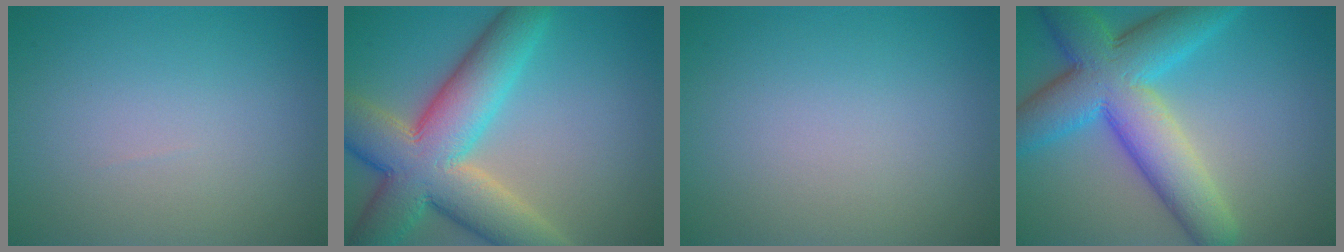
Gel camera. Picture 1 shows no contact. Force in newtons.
{"total": 11.6, "press": 11.6, "slide": 0.4}
{"total": 0.0}
{"total": 10.6, "press": 10.6, "slide": 0.3}